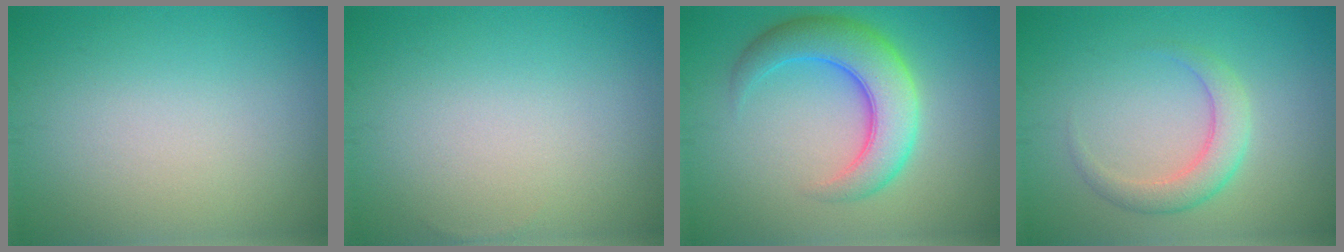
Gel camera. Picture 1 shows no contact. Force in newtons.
{"total": 0.0}
{"total": 6.6, "press": 6.6, "slide": 0.1}
{"total": 2.8, "press": 2.8, "slide": 0.2}